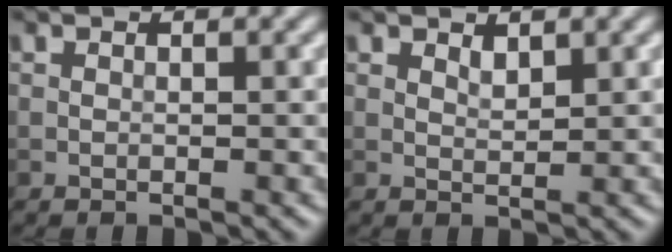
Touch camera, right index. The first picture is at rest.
{"total": 1.1, "force": [0.8, 0.4, 0.6], "torque": [-0.014, -0.003, 0.016]}